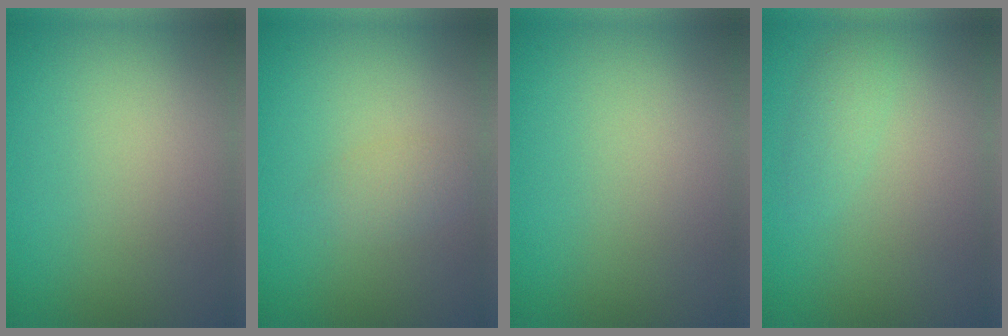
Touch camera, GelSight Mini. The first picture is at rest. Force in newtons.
{"total": 1.5, "press": 1.5, "slide": 0.0}
{"total": 0.0}
{"total": 1.3, "press": 1.3, "slide": 0.0}